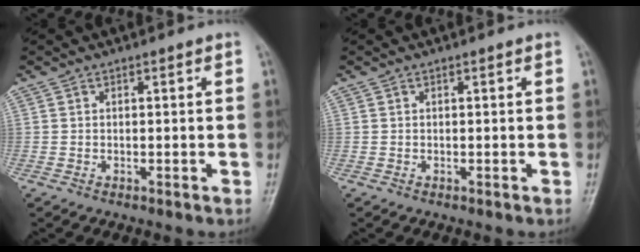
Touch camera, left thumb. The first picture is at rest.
{"total": 0.0}